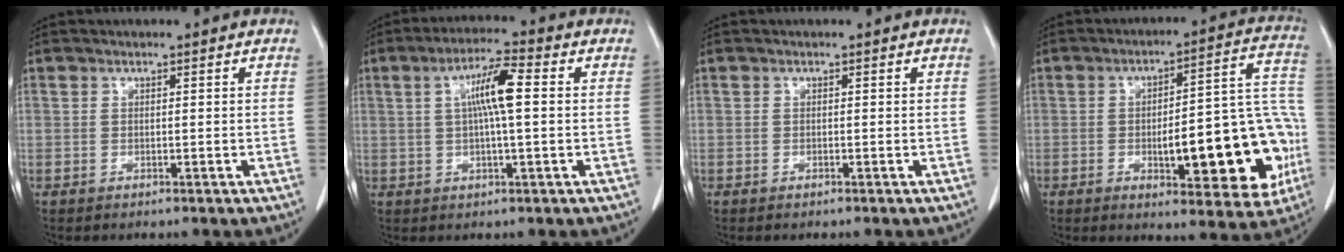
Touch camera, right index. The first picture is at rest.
{"total": 7.2, "force": [1.1, 0.6, 7.1], "torque": [-0.131, 0.012, 0.016]}
{"total": 0.0}
{"total": 19.9, "force": [-4.9, 5.6, 18.5], "torque": [-0.172, 0.042, -0.047]}